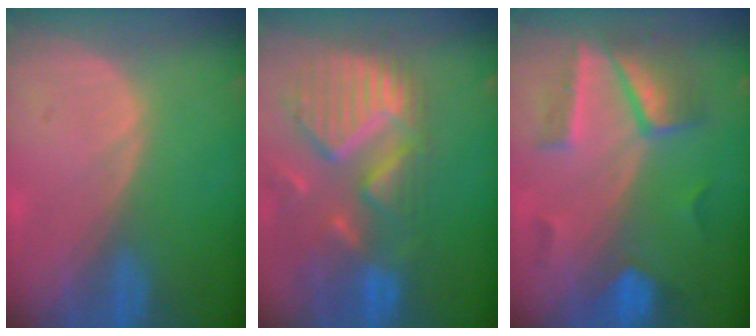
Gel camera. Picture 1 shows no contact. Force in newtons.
{"total": 12.9, "press": 10.9, "slide": 7.0}
{"total": 7.3, "press": 7.2, "slide": 0.7}